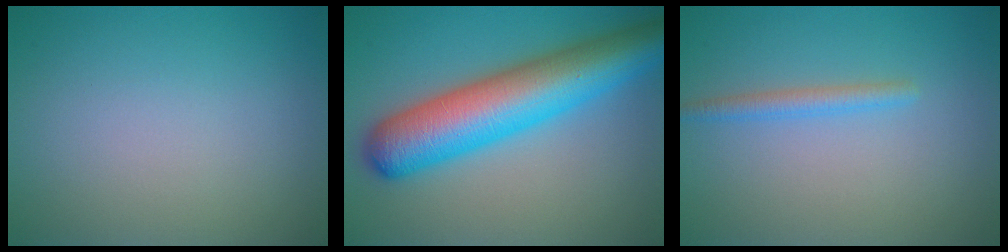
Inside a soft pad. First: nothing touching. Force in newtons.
{"total": 10.4, "press": 10.4, "slide": 0.2}
{"total": 1.7, "press": 1.7, "slide": 0.1}